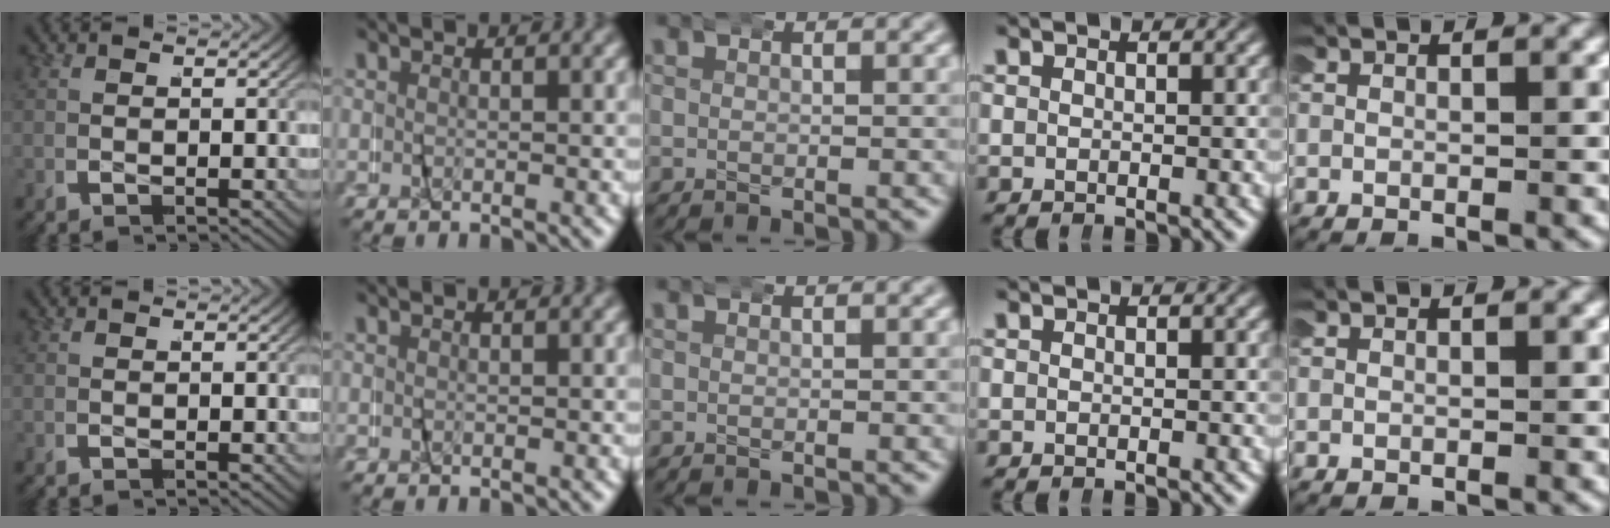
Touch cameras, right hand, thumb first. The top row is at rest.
{}